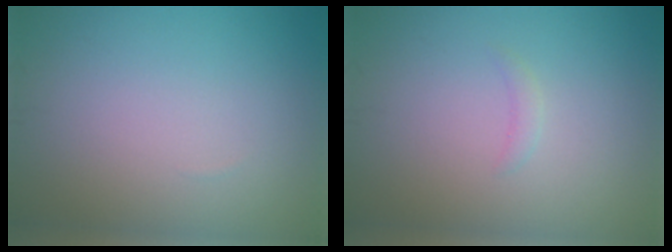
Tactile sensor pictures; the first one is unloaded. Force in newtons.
{"total": 0.7, "press": 0.7, "slide": 0.1}